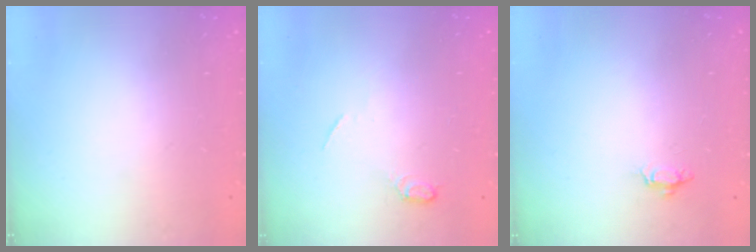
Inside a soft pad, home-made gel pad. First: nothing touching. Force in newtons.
{"total": 5.3, "press": 5.3, "slide": 0.7}
{"total": 3.4, "press": 3.3, "slide": 0.5}